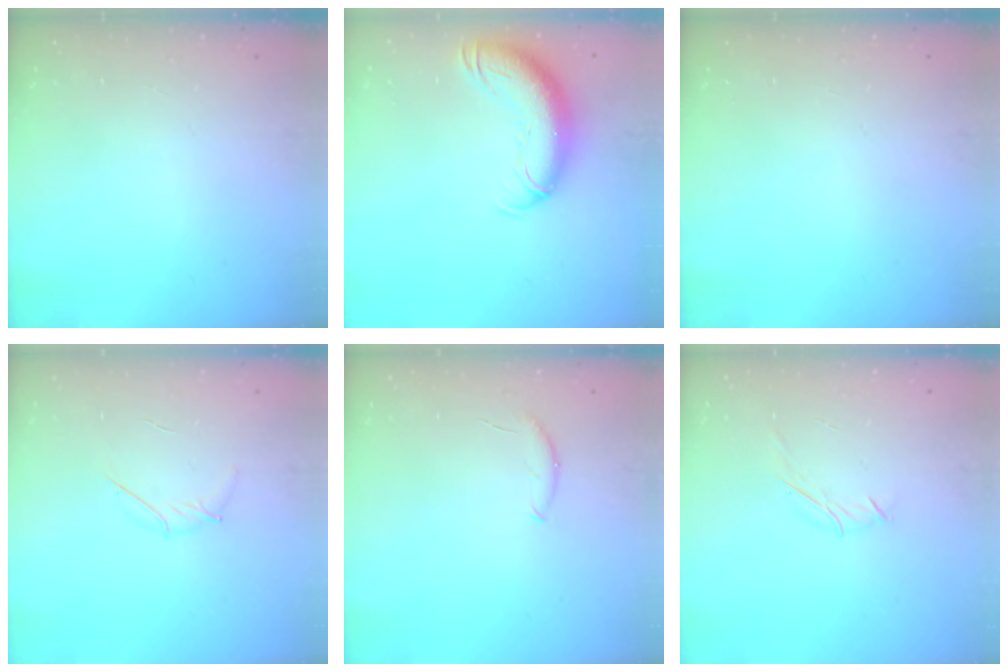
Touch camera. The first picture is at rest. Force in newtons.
{"total": 15.2, "press": 14.8, "slide": 3.6}
{"total": 0.0}
{"total": 4.1, "press": 4.0, "slide": 1.0}
{"total": 5.3, "press": 5.2, "slide": 0.6}
{"total": 3.9, "press": 3.8, "slide": 0.8}